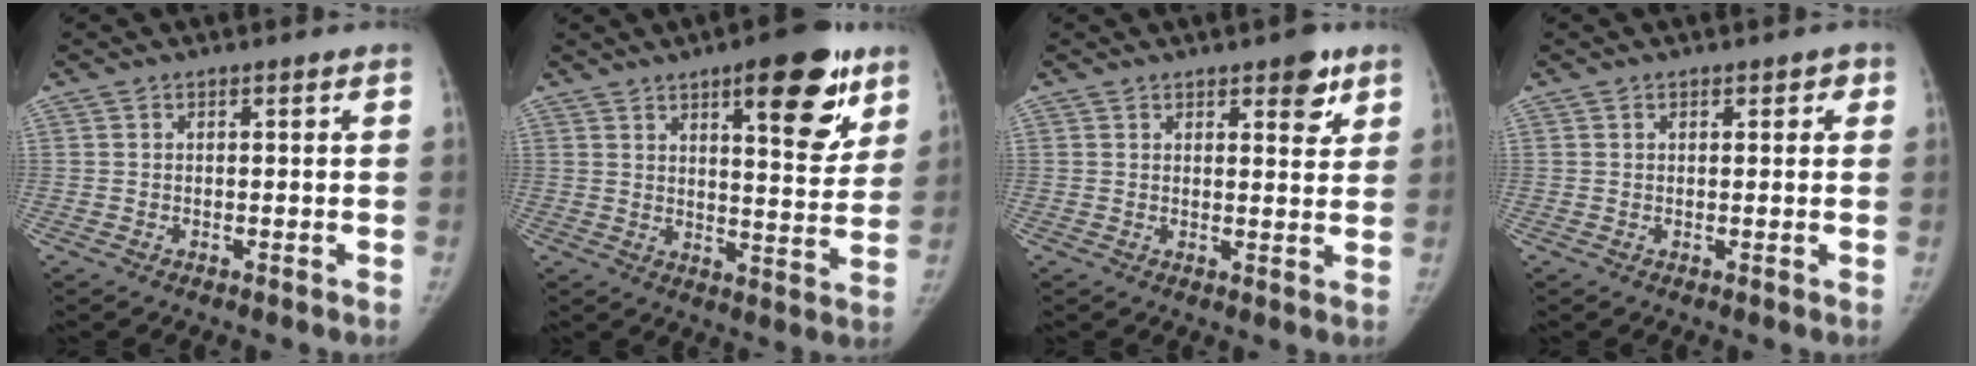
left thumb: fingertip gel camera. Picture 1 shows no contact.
{"total": 15.4, "force": [8.5, 5.0, 11.8], "torque": [-0.120, -0.041, 0.116]}
{"total": 5.0, "force": [3.0, 2.2, 3.5], "torque": [-0.024, -0.015, 0.035]}
{"total": 1.9, "force": [0.8, 1.1, 1.3], "torque": [-0.005, 0.003, 0.007]}